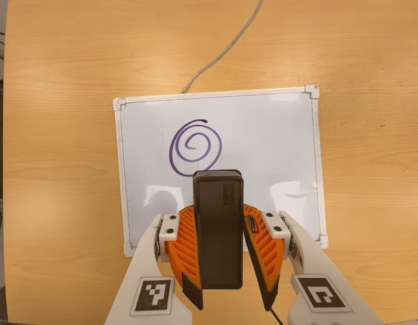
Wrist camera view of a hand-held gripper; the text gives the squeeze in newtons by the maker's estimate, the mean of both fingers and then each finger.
{"total": 6.8, "left": 5.4, "right": 8.3}